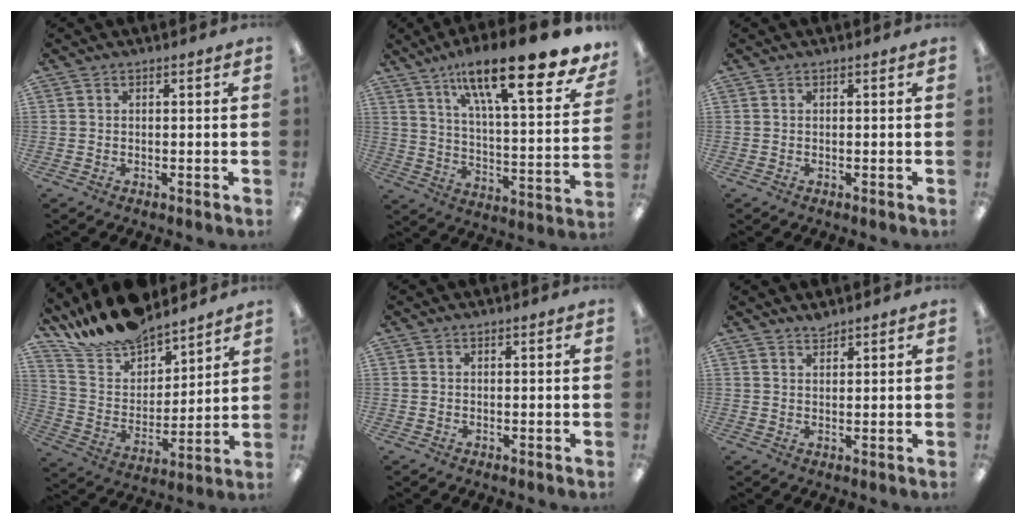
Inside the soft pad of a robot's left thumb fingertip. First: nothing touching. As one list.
[{"total": 23.1, "force": [15.6, 5.5, 16.1], "torque": [-0.256, -0.102, 0.249]}, {"total": 0.0}, {"total": 15.5, "force": [14.7, 4.2, 2.5], "torque": [-0.086, -0.123, 0.274]}, {"total": 0.0}, {"total": 1.7, "force": [1.7, 0.1, 0.1], "torque": [-0.004, -0.004, 0.034]}]